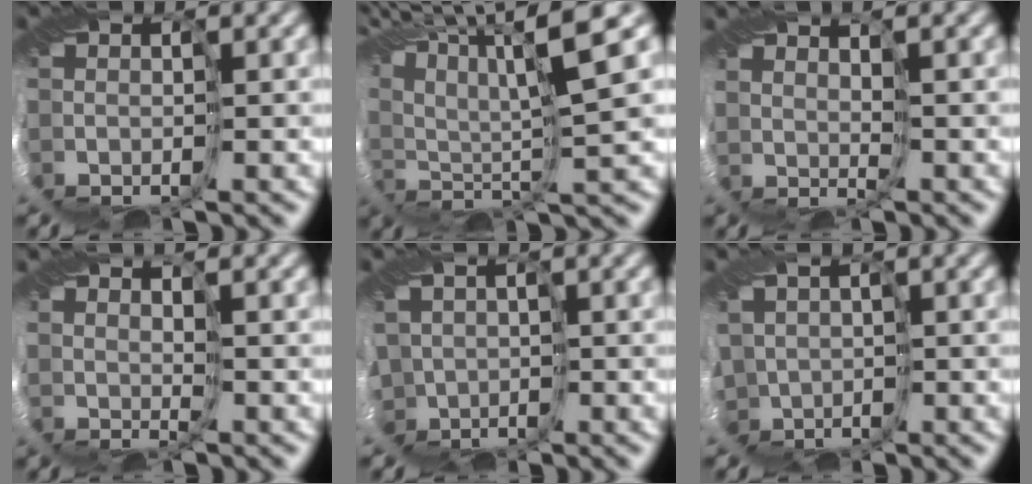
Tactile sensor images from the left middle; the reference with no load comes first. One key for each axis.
{"total": 10.7, "fx": 7.0, "fy": 1.6, "fz": 7.9, "tx": -0.175, "ty": 0.031, "tz": 0.129}
{"total": 2.7, "fx": 1.9, "fy": -1.4, "fz": -1.2, "tx": 0.012, "ty": -0.001, "tz": 0.036}
{"total": 2.6, "fx": 1.7, "fy": -1.5, "fz": -1.4, "tx": 0.016, "ty": 0.000, "tz": 0.032}
{"total": 3.8, "fx": -0.5, "fy": 3.3, "fz": 1.9, "tx": -0.039, "ty": -0.013, "tz": -0.009}
{"total": 3.0, "fx": 0.2, "fy": 2.6, "fz": 1.5, "tx": -0.041, "ty": -0.016, "tz": -0.001}